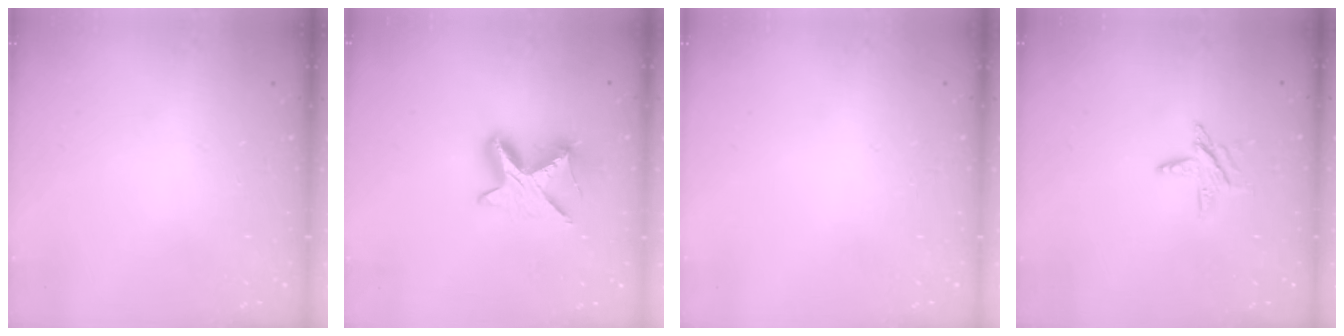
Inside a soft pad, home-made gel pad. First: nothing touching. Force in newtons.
{"total": 9.2, "press": 9.2, "slide": 0.3}
{"total": 0.0}
{"total": 6.0, "press": 6.0, "slide": 0.5}